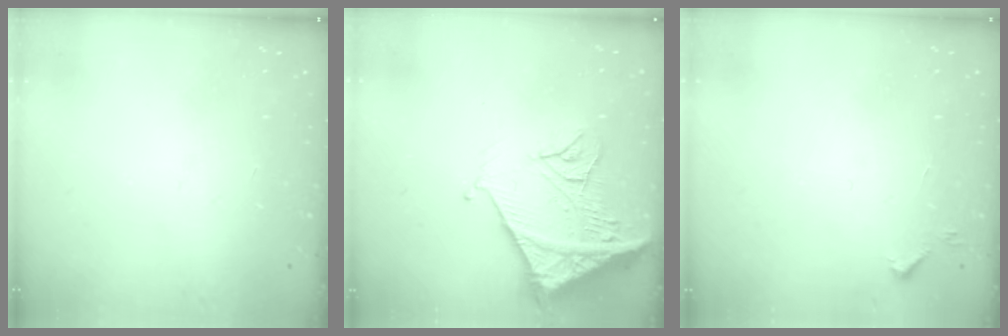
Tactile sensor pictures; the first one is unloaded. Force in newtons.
{"total": 14.2, "press": 14.1, "slide": 1.5}
{"total": 3.8, "press": 3.7, "slide": 0.6}